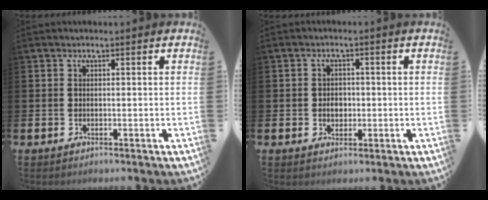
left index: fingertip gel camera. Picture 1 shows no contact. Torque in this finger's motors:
{"motor_torque": [0.36, 0.07, 0.13, 0.06]}